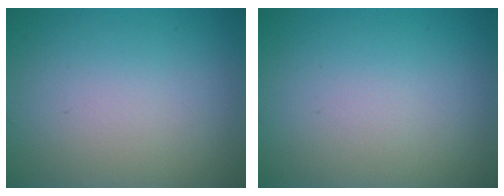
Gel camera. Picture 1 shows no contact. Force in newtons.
{"total": 0.0}